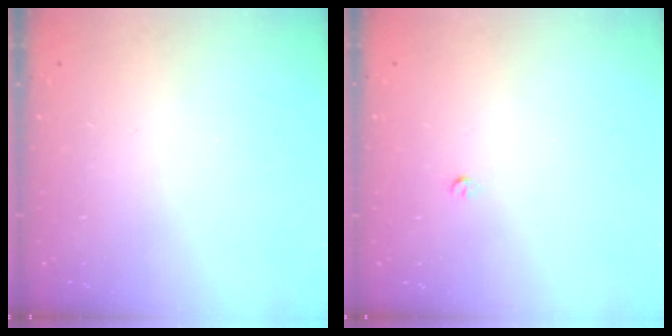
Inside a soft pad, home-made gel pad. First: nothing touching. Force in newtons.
{"total": 2.6, "press": 2.5, "slide": 0.4}